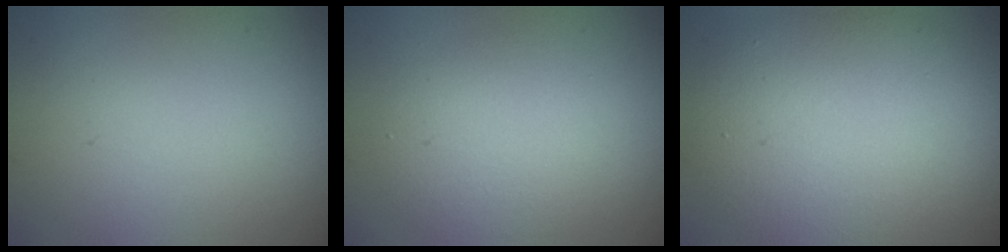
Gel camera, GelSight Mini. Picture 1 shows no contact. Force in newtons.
{"total": 3.9, "press": 3.9, "slide": 0.0}
{"total": 9.7, "press": 9.7, "slide": 0.7}